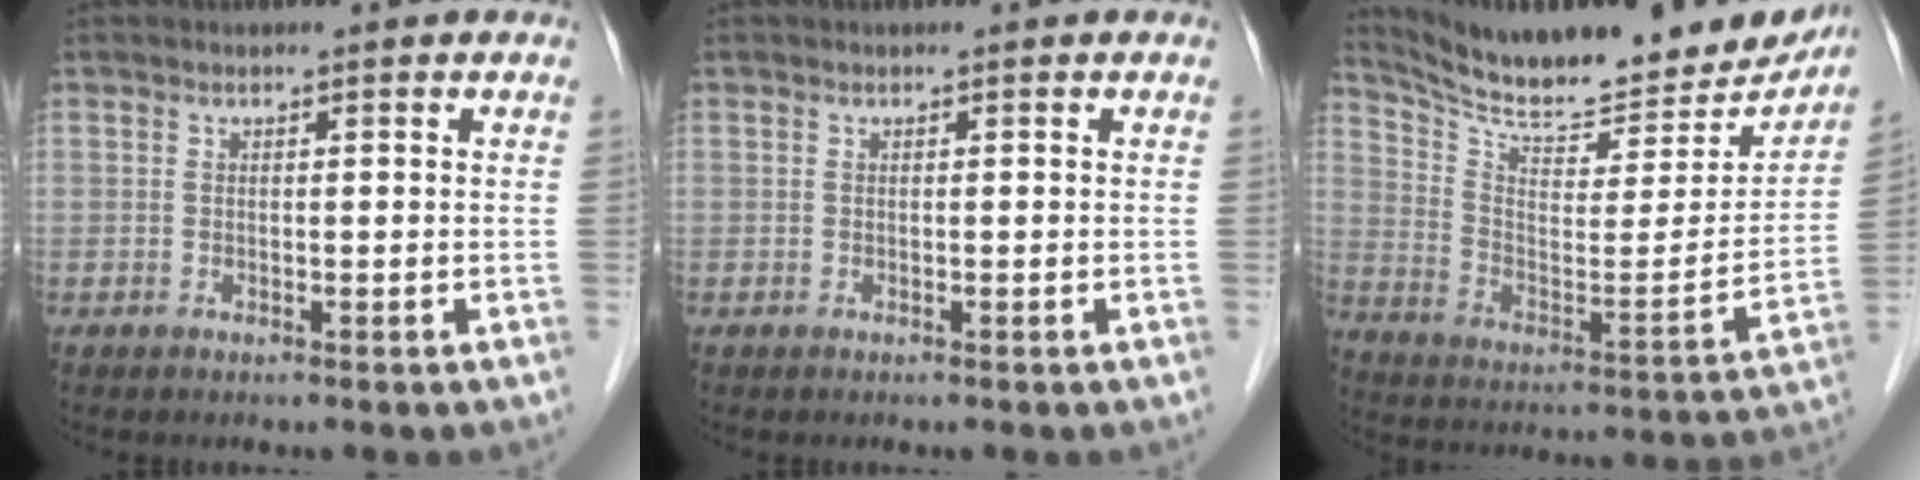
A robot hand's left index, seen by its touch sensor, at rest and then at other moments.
{"total": 0.0}
{"total": 23.5, "force": [21.4, 4.9, 8.4], "torque": [-0.139, -0.044, 0.308]}